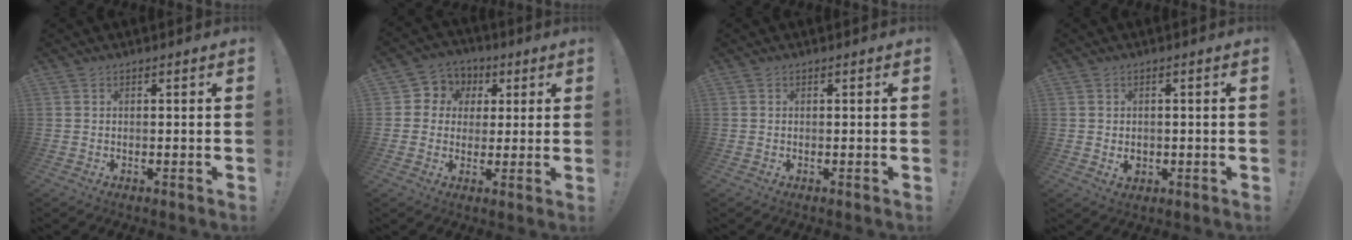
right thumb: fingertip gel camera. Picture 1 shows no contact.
{"total": 6.9, "force": [0.4, 6.6, 1.7], "torque": [-0.019, 0.000, 0.013]}
{"total": 0.0}
{"total": 2.5, "force": [-0.1, 2.2, 1.3], "torque": [-0.013, 0.000, -0.001]}